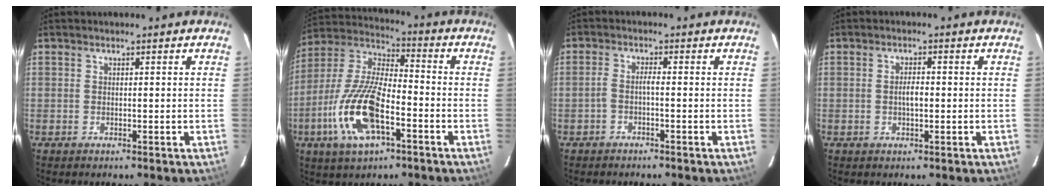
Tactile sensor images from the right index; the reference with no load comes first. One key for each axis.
{"total": 17.2, "fx": -6.7, "fy": 6.8, "fz": 14.3, "tx": -0.308, "ty": -0.010, "tz": -0.131}
{"total": 1.8, "fx": -1.1, "fy": 0.1, "fz": 1.4, "tx": -0.032, "ty": 0.005, "tz": -0.022}
{"total": 2.3, "fx": -0.2, "fy": 0.9, "fz": 2.1, "tx": -0.039, "ty": 0.003, "tz": -0.004}